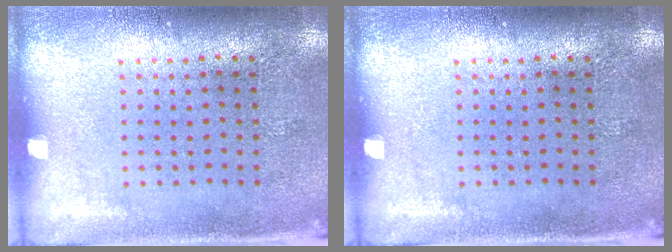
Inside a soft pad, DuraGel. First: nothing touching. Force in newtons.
{"total": 0.0}